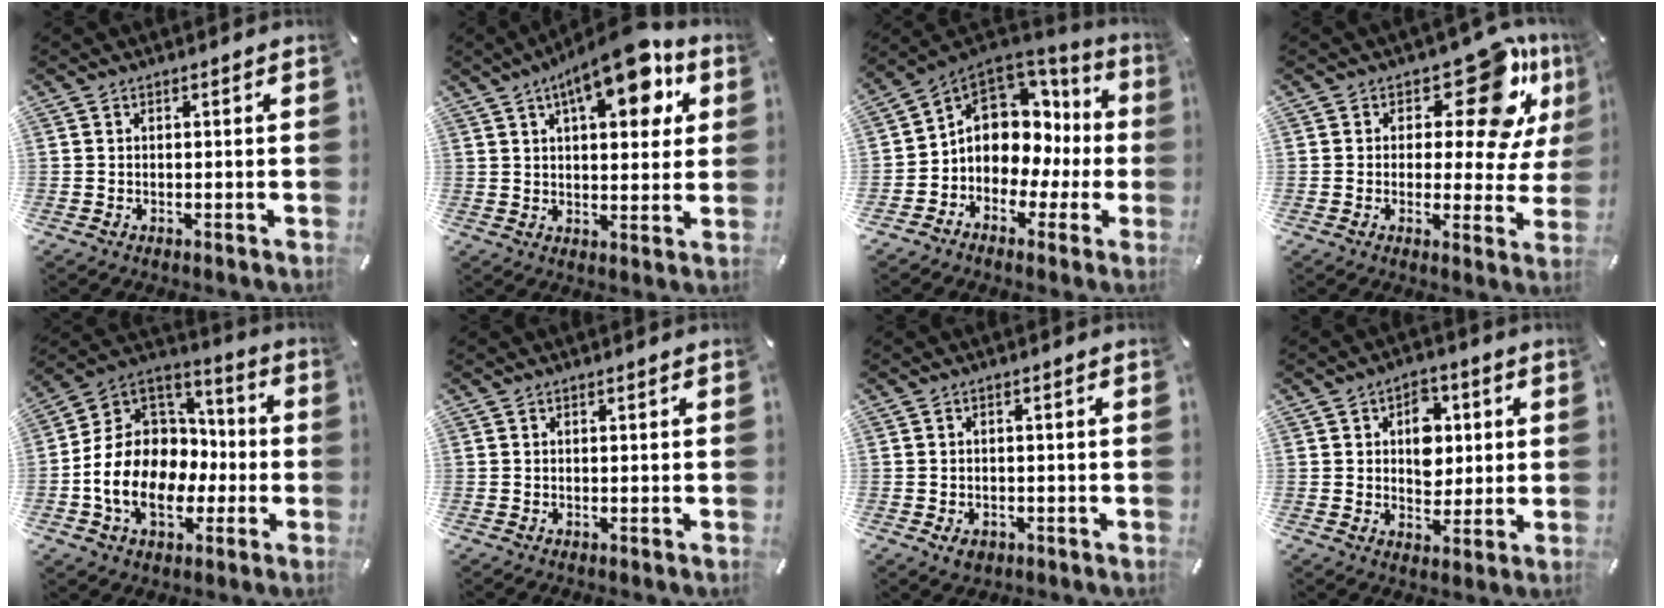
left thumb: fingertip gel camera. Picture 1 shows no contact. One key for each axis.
{"total": 15.0, "fx": 8.0, "fy": 5.9, "fz": 11.3, "tx": -0.154, "ty": -0.036, "tz": 0.127}
{"total": 9.7, "fx": 1.9, "fy": 8.2, "fz": 4.8, "tx": -0.086, "ty": -0.026, "tz": 0.038}
{"total": 16.7, "fx": 9.1, "fy": 7.4, "fz": 11.8, "tx": -0.151, "ty": -0.066, "tz": 0.149}
{"total": 16.0, "fx": -4.3, "fy": 12.7, "fz": 8.6, "tx": -0.191, "ty": 0.006, "tz": -0.079}
{"total": 0.0}
{"total": 2.8, "fx": -1.3, "fy": 2.1, "fz": 1.3, "tx": -0.029, "ty": 0.003, "tz": -0.026}
{"total": 8.3, "fx": 1.8, "fy": 6.4, "fz": 5.0, "tx": -0.054, "ty": -0.003, "tz": 0.024}